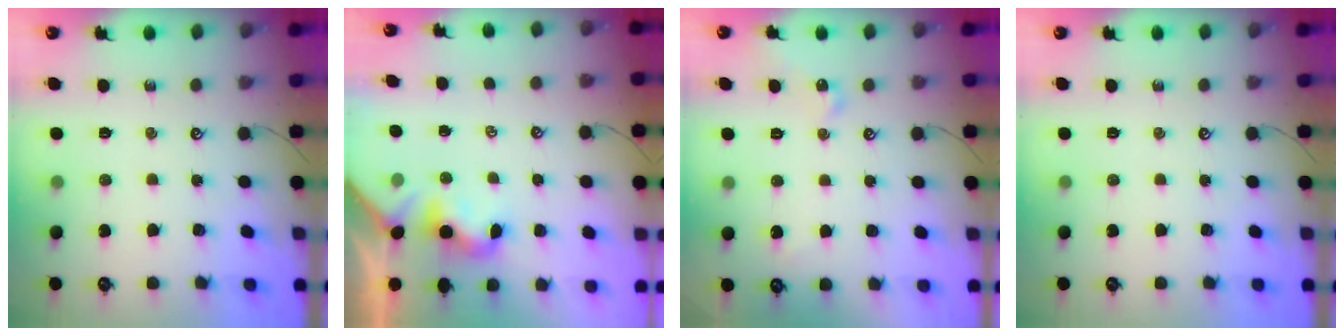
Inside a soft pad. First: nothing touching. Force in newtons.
{"total": 1.9, "press": 1.8, "slide": 0.6}
{"total": 1.9, "press": 1.9, "slide": 0.2}
{"total": 0.0}